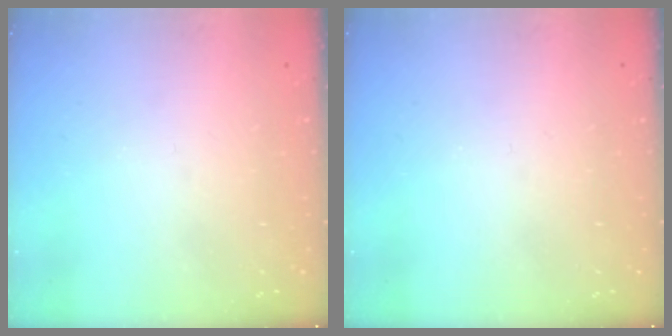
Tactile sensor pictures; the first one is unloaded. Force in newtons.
{"total": 0.0}